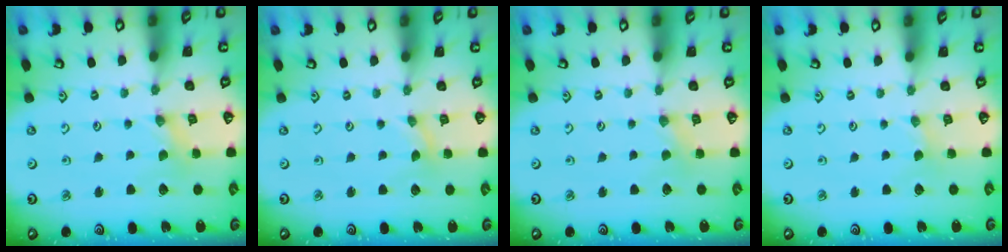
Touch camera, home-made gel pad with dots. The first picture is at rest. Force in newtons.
{"total": 0.0}
{"total": 1.8, "press": 1.7, "slide": 0.4}
{"total": 0.0}